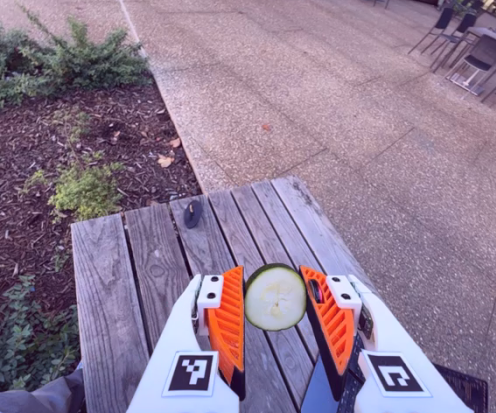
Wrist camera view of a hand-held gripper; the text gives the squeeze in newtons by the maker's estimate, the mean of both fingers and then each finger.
{"total": 6.1, "left": 6.1, "right": 6.1}